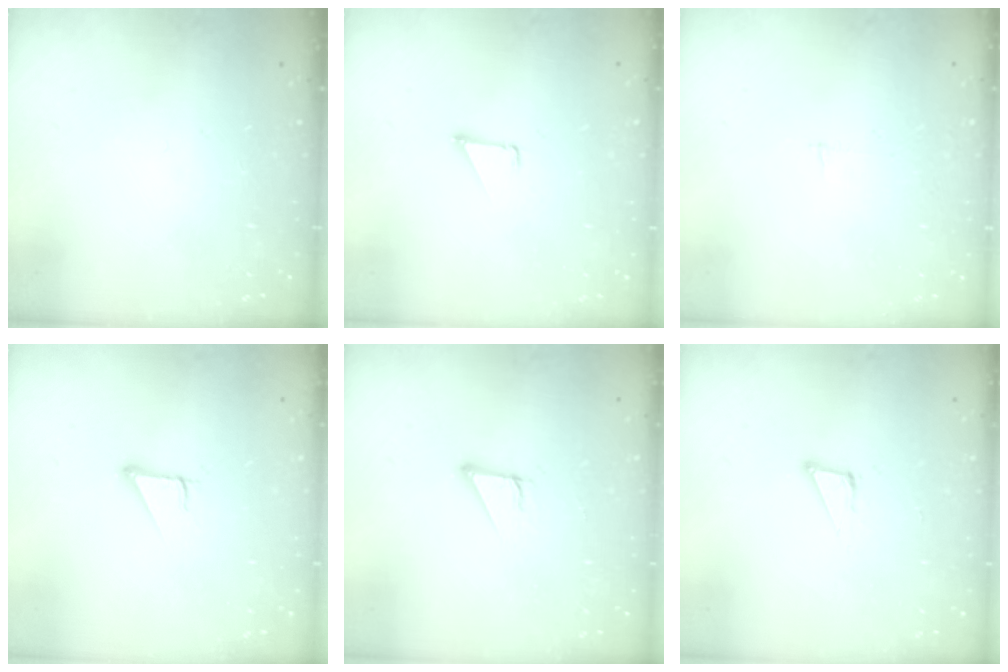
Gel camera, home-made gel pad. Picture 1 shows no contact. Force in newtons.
{"total": 1.1, "press": 1.1, "slide": 0.1}
{"total": 2.5, "press": 2.5, "slide": 0.2}
{"total": 2.9, "press": 2.9, "slide": 0.1}
{"total": 4.0, "press": 4.0, "slide": 0.2}
{"total": 6.4, "press": 6.4, "slide": 0.4}